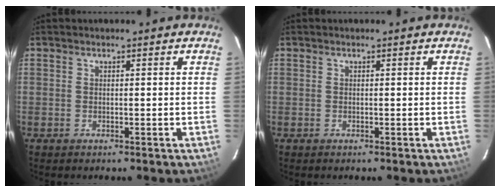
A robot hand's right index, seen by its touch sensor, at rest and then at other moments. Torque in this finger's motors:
{"motor_torque": [0.00, 0.00, -0.03, 0.01]}